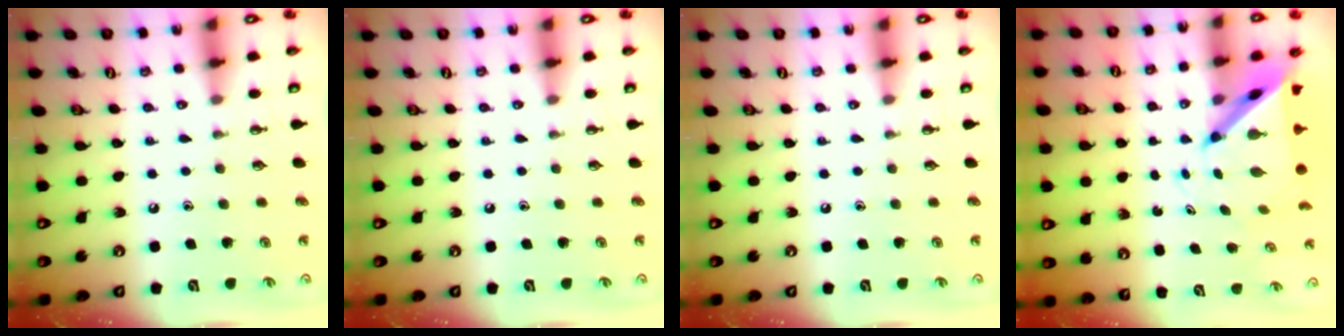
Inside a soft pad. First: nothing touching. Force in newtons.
{"total": 0.0}
{"total": 0.0}
{"total": 8.1, "press": 8.1, "slide": 0.6}